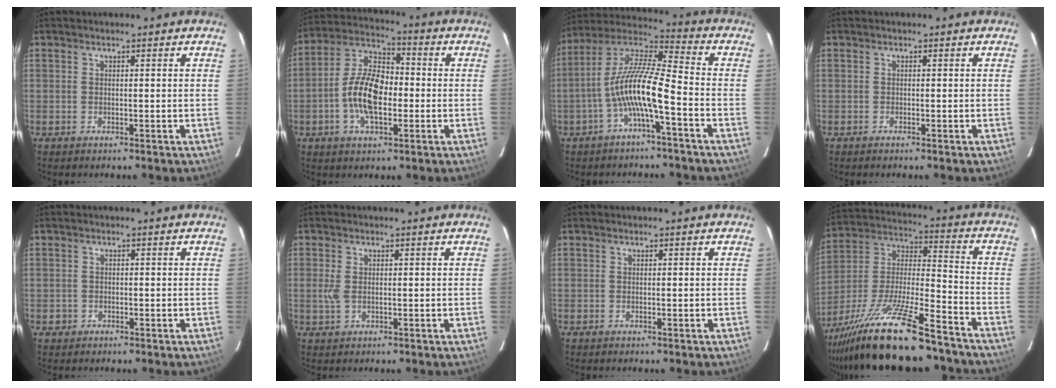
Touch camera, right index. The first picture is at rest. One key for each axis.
{"total": 12.3, "fx": -2.4, "fy": 6.1, "fz": 10.4, "tx": -0.212, "ty": 0.013, "tz": -0.049}
{"total": 11.7, "fx": -4.2, "fy": 1.5, "fz": 10.8, "tx": -0.219, "ty": 0.013, "tz": -0.083}
{"total": 0.0}
{"total": 1.6, "fx": -0.6, "fy": 1.5, "fz": 0.0, "tx": -0.005, "ty": 0.005, "tz": -0.007}
{"total": 2.4, "fx": 0.1, "fy": 1.3, "fz": 1.9, "tx": -0.042, "ty": -0.001, "tz": 0.003}
{"total": 0.0}
{"total": 25.2, "fx": -19.2, "fy": 4.3, "fz": 15.8, "tx": -0.298, "ty": -0.034, "tz": -0.318}